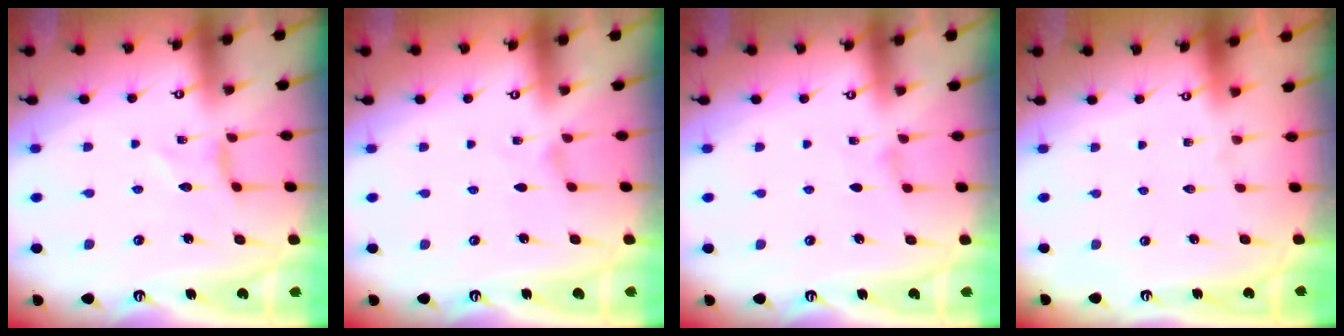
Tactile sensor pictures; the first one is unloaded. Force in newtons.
{"total": 0.0}
{"total": 0.8, "press": 0.7, "slide": 0.3}
{"total": 0.0}